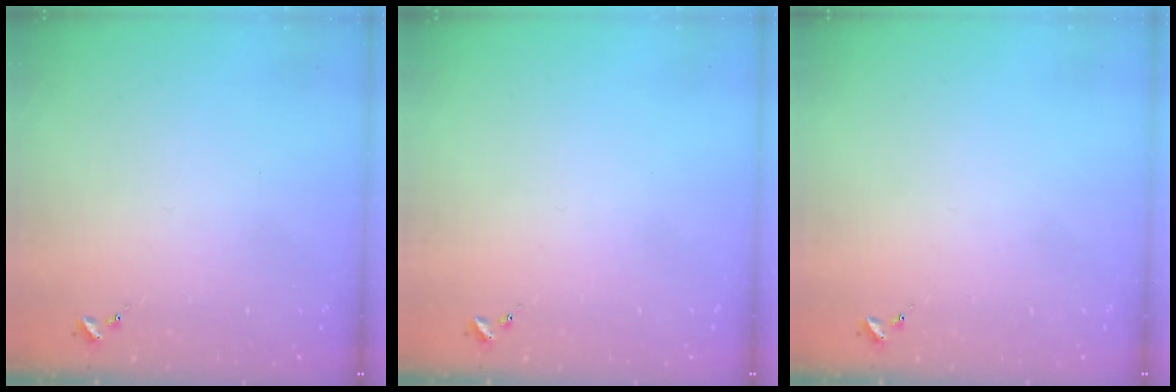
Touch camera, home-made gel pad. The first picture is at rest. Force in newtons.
{"total": 0.0}
{"total": 0.0}